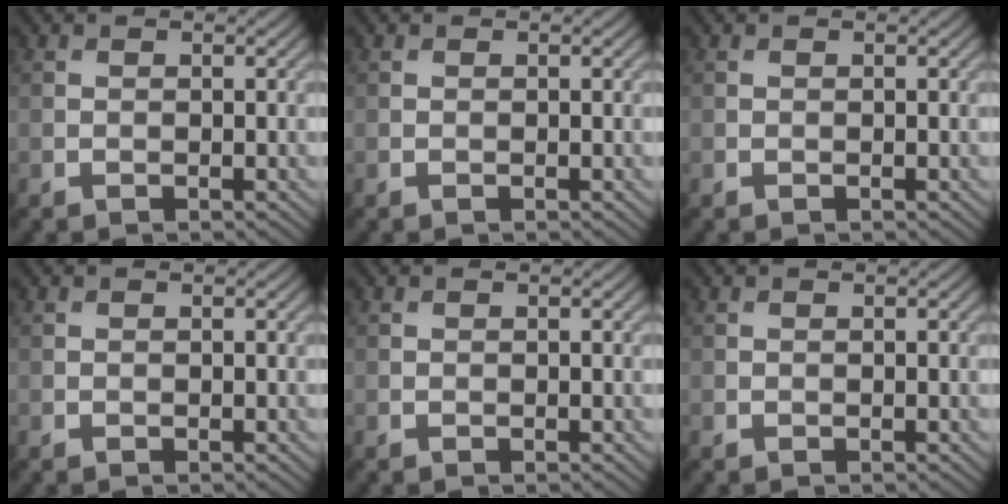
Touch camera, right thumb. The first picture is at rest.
{"total": 0.0}
{"total": 0.0}
{"total": 0.0}
{"total": 0.0}
{"total": 0.0}